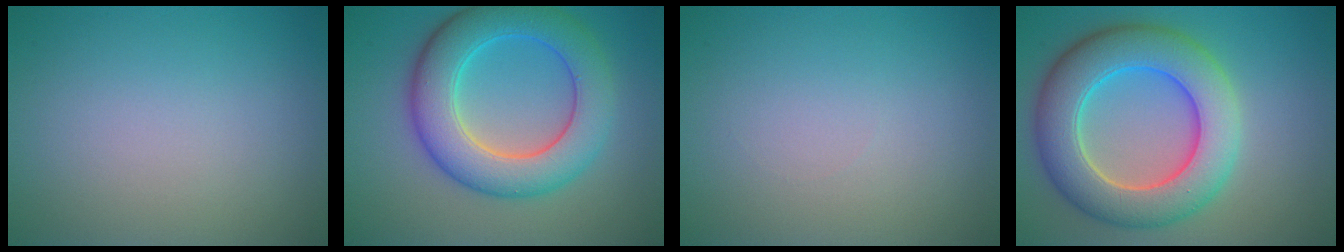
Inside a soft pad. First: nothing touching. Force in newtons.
{"total": 8.1, "press": 8.1, "slide": 0.1}
{"total": 0.0}
{"total": 9.2, "press": 9.2, "slide": 0.5}